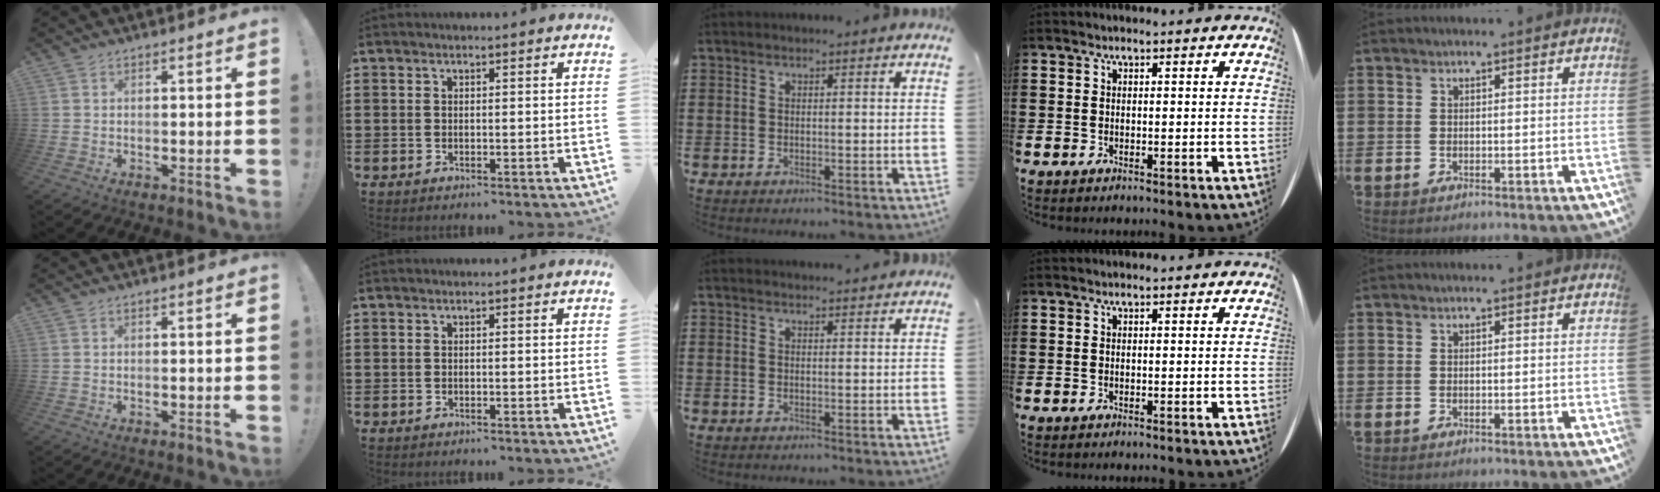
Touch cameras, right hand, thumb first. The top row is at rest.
{"middle": {"total": 1.3, "force": [1.3, 0.1, 0.2], "torque": [0.002, -0.003, 0.022]}}